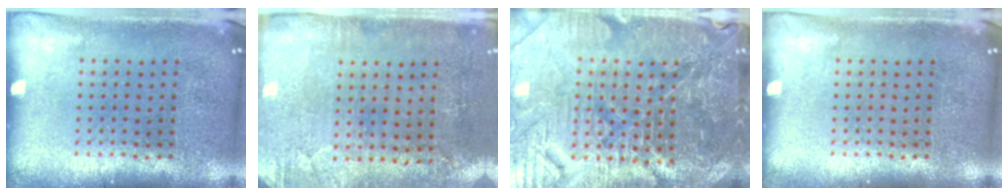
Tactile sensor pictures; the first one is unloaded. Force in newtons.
{"total": 2.9, "press": 2.4, "slide": 1.7}
{"total": 5.3, "press": 5.0, "slide": 1.8}
{"total": 0.0}